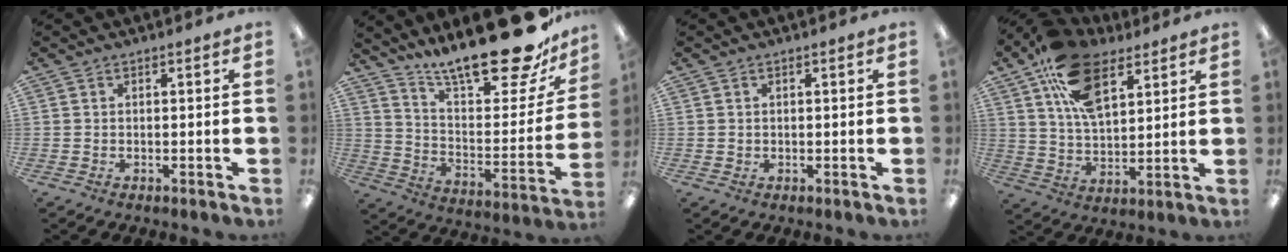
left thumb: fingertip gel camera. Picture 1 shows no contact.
{"total": 24.2, "force": [19.2, 6.1, 13.5], "torque": [-0.190, -0.145, 0.317]}
{"total": 0.7, "force": [0.3, 0.6, -0.1], "torque": [0.001, 0.004, 0.005]}
{"total": 18.3, "force": [9.5, 10.0, 12.1], "torque": [-0.212, -0.017, 0.171]}